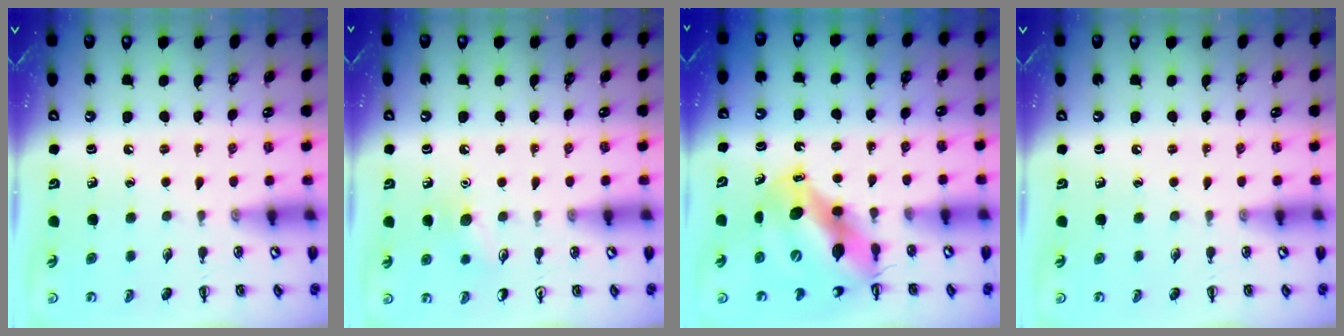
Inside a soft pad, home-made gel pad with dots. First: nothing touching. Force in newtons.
{"total": 7.2, "press": 6.9, "slide": 2.0}
{"total": 10.8, "press": 10.4, "slide": 2.8}
{"total": 0.0}